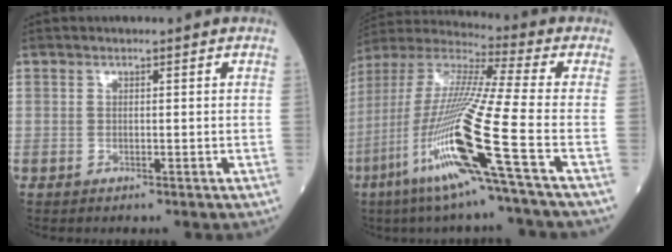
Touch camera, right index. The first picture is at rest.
{"total": 20.4, "force": [-8.0, -1.4, 18.7], "torque": [-0.410, -0.040, -0.168]}